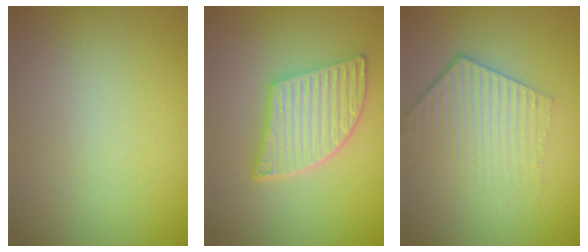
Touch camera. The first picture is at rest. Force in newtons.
{"total": 5.4, "press": 4.3, "slide": 3.2}
{"total": 4.2, "press": 3.2, "slide": 2.7}